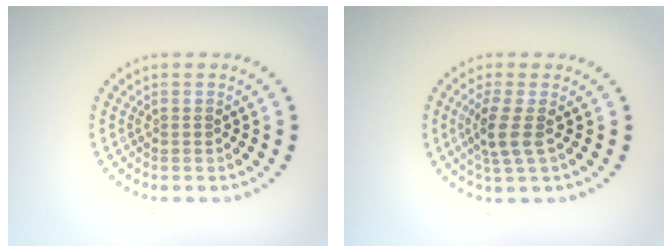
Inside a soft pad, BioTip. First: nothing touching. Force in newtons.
{"total": 2.6, "press": 2.1, "slide": 1.6}